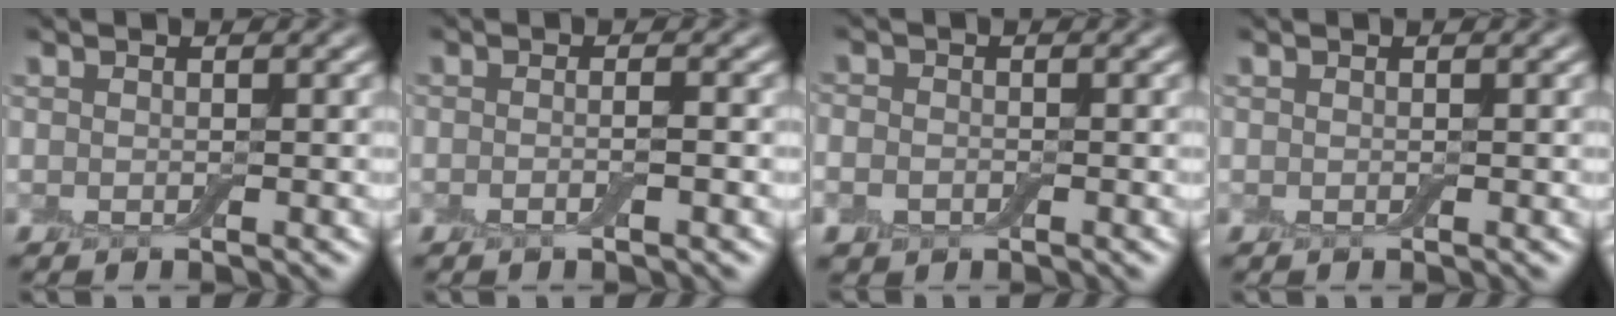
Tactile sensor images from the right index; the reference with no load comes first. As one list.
[{"total": 1.5, "force": [-0.5, 0.4, 1.4], "torque": [-0.021, -0.001, -0.012]}, {"total": 1.9, "force": [-0.7, 1.6, 0.8], "torque": [-0.015, -0.005, -0.019]}, {"total": 0.0}]